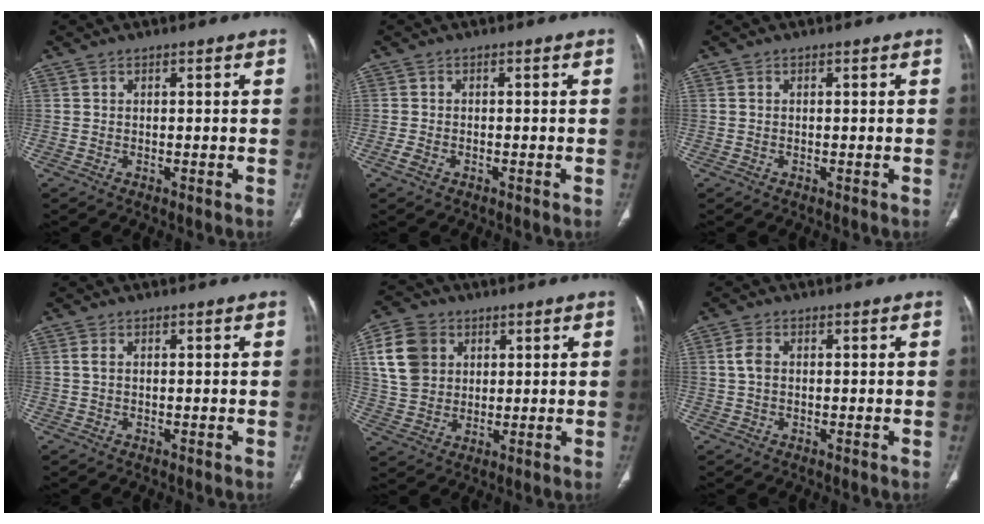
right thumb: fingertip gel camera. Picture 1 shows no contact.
{"total": 1.7, "force": [-1.0, 1.0, 1.0], "torque": [-0.027, 0.002, -0.021]}
{"total": 0.0}
{"total": 1.3, "force": [0.3, 0.8, 1.0], "torque": [-0.027, 0.004, 0.005]}
{"total": 11.2, "force": [3.5, 9.1, 5.6], "torque": [-0.089, 0.000, 0.069]}
{"total": 3.0, "force": [0.4, 1.9, 2.2], "torque": [-0.049, 0.007, 0.006]}